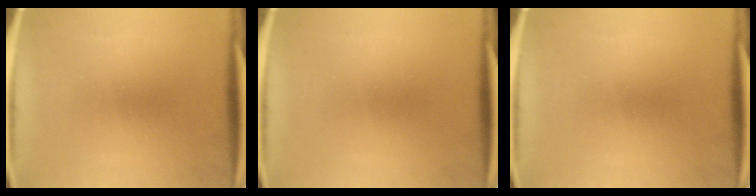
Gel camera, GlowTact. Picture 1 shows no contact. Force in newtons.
{"total": 0.0}
{"total": 0.0}